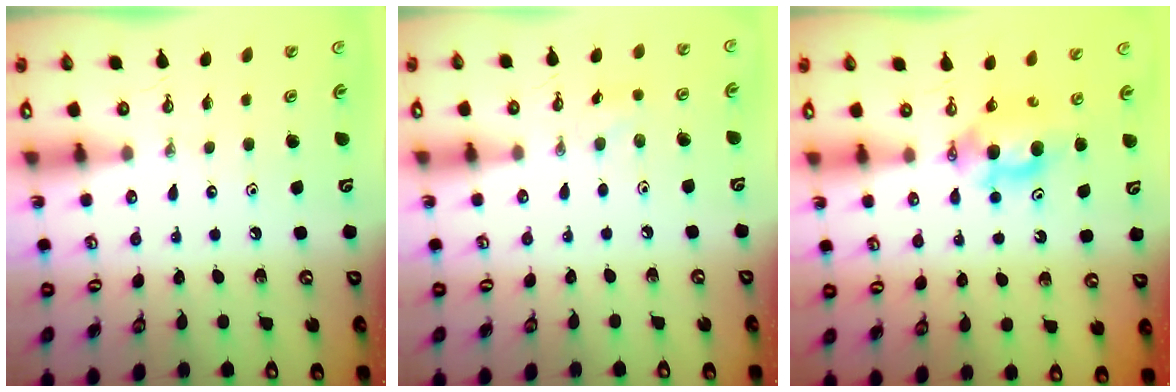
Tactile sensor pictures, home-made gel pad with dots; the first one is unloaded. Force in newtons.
{"total": 5.6, "press": 5.5, "slide": 0.7}
{"total": 6.2, "press": 5.9, "slide": 2.0}